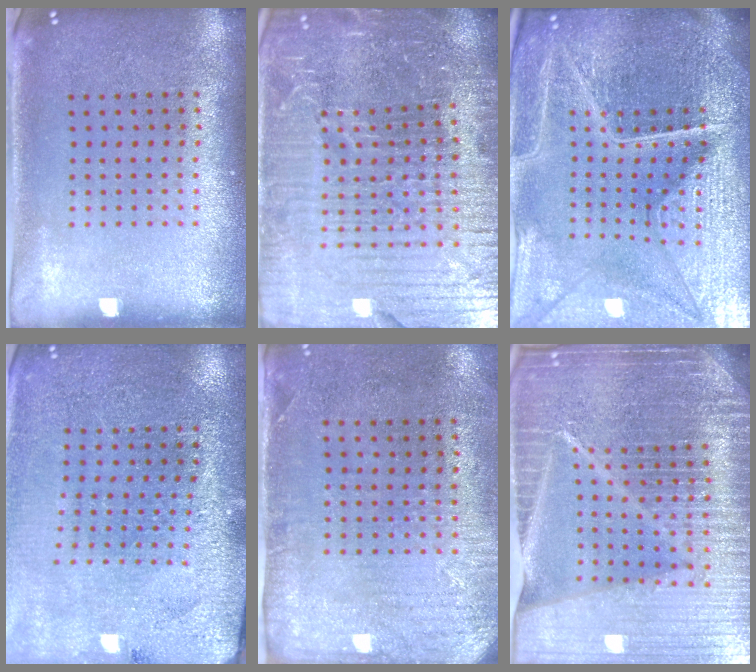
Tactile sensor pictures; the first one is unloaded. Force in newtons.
{"total": 6.9, "press": 6.0, "slide": 3.4}
{"total": 6.5, "press": 5.7, "slide": 3.1}
{"total": 2.8, "press": 2.8, "slide": 0.1}
{"total": 2.9, "press": 2.3, "slide": 1.7}
{"total": 7.2, "press": 6.1, "slide": 3.8}